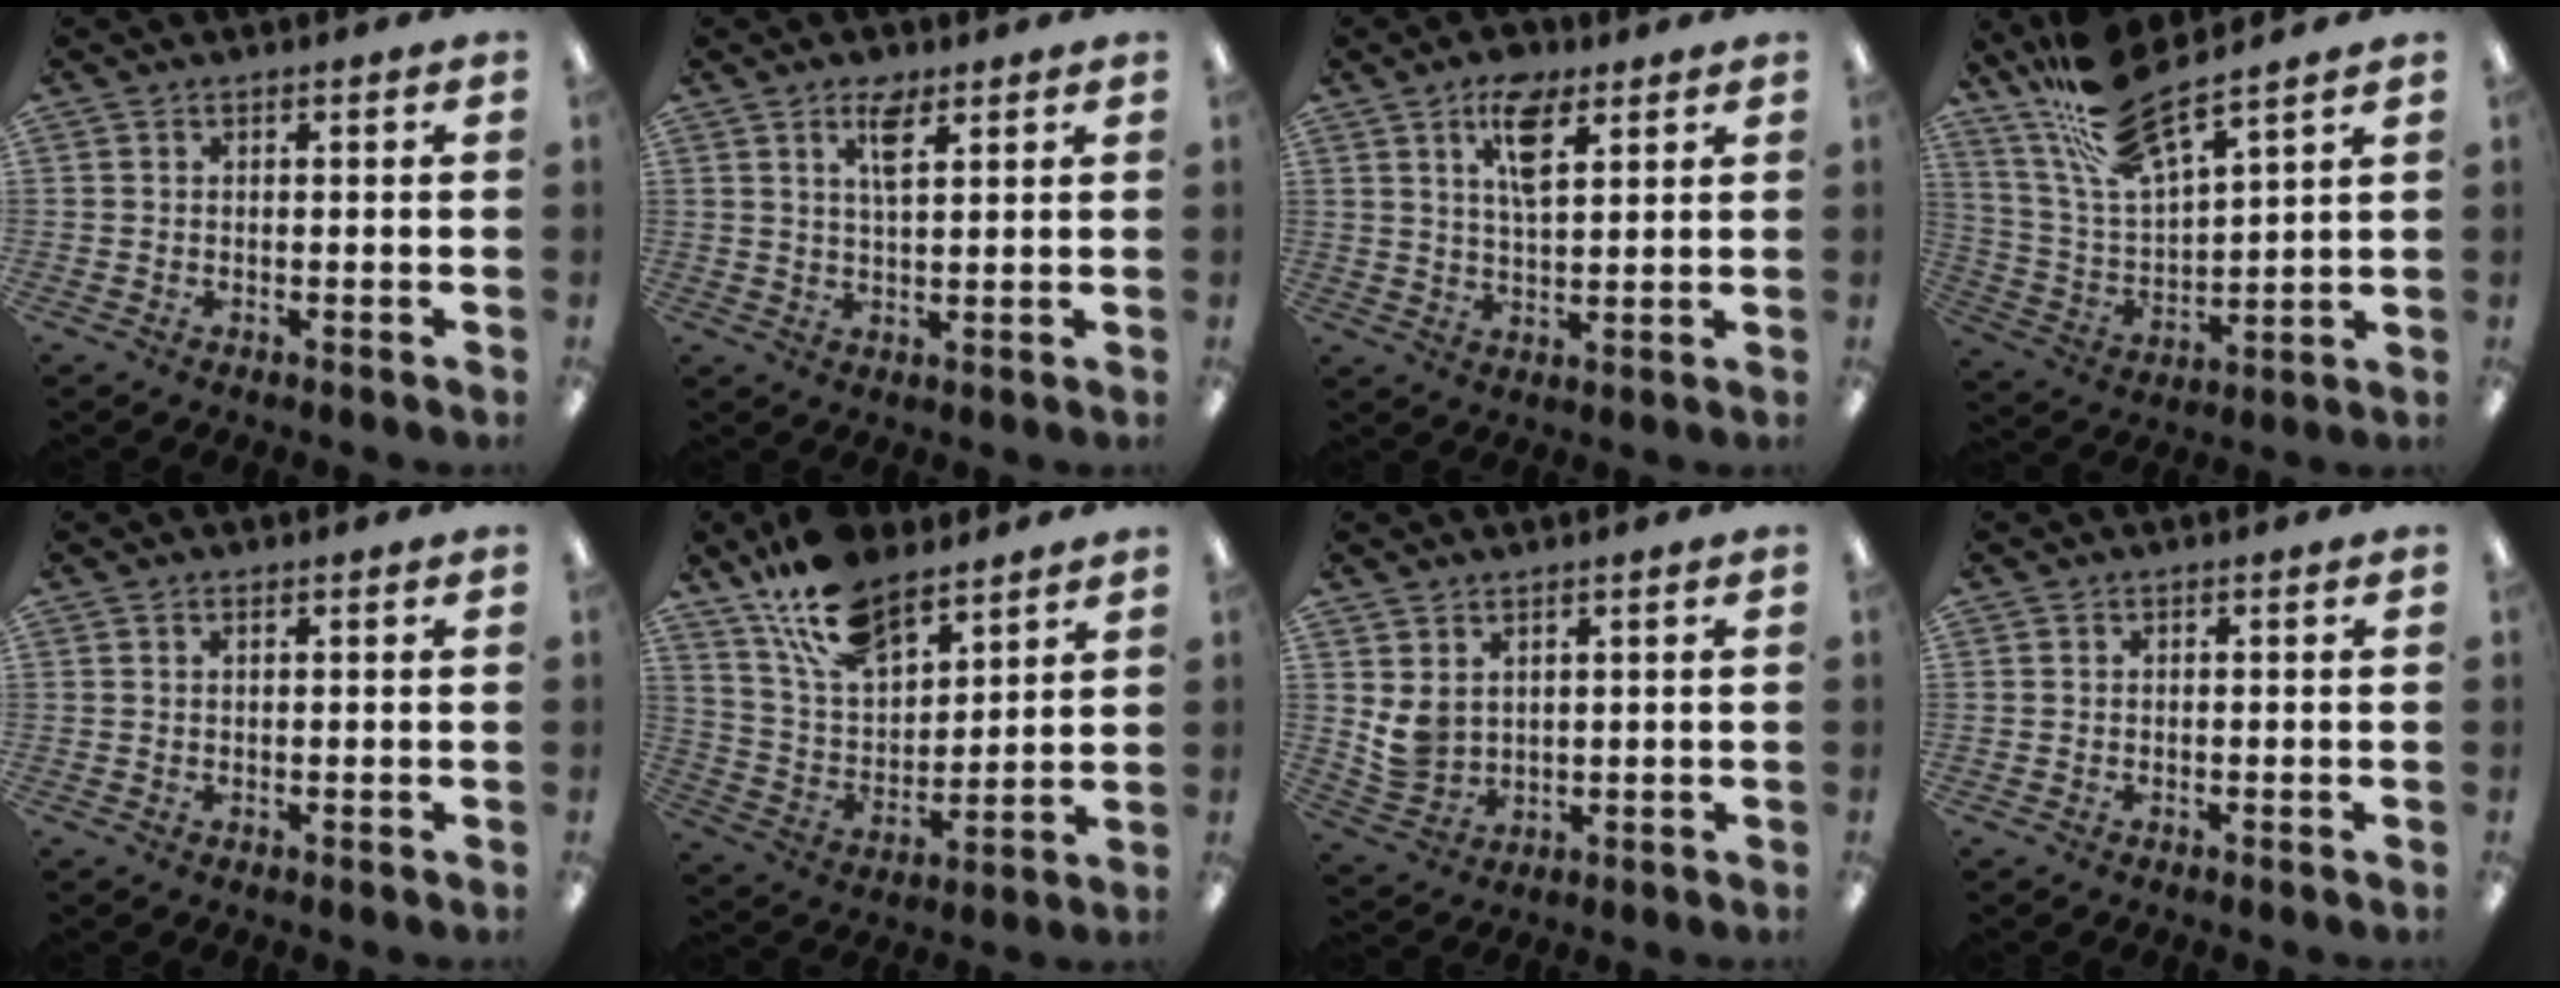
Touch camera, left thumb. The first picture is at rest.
{"total": 5.5, "force": [3.3, 2.0, 3.9], "torque": [-0.071, -0.003, 0.054]}
{"total": 9.1, "force": [5.2, 4.1, 6.3], "torque": [-0.103, -0.013, 0.088]}
{"total": 15.8, "force": [13.1, 3.4, 8.2], "torque": [-0.182, -0.067, 0.231]}
{"total": 0.6, "force": [0.5, 0.2, 0.4], "torque": [-0.008, 0.002, 0.009]}
{"total": 16.6, "force": [12.4, 7.6, 8.0], "torque": [-0.161, -0.060, 0.229]}
{"total": 5.0, "force": [2.6, 3.7, 2.0], "torque": [-0.037, -0.008, 0.054]}
{"total": 0.0}